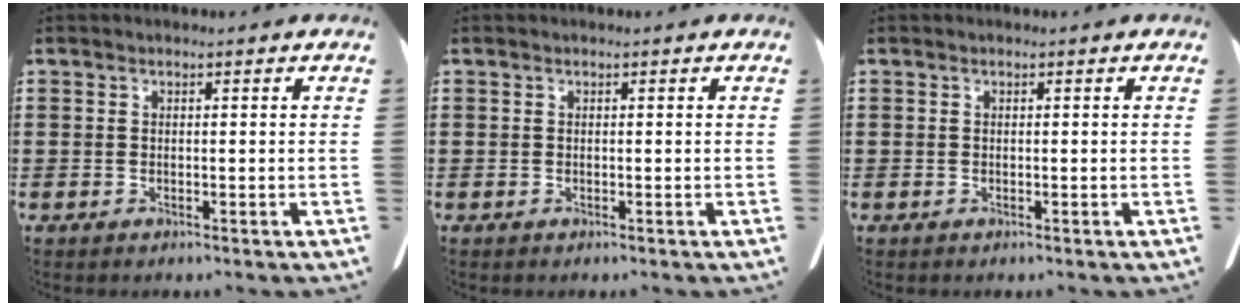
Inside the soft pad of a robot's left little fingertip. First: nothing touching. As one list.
[{"total": 0.0}, {"total": 0.0}]